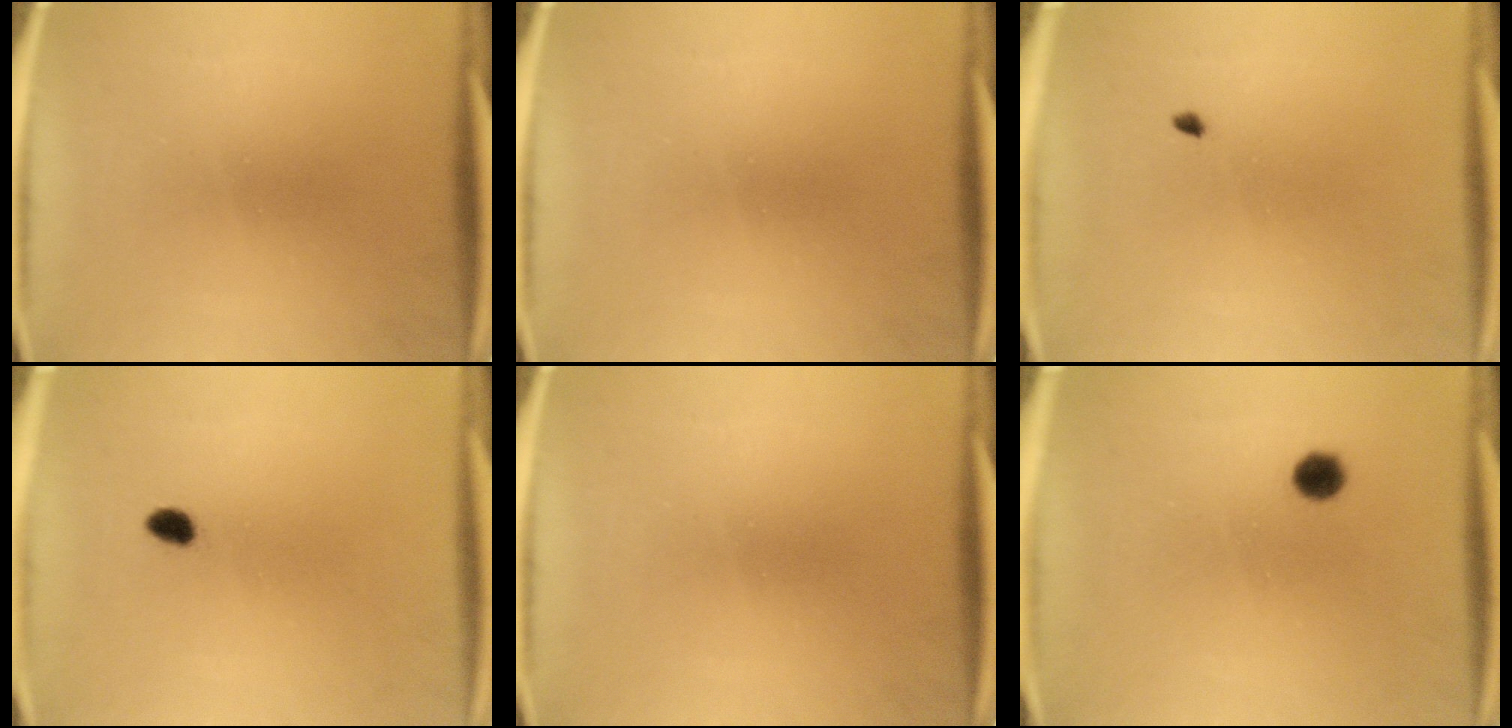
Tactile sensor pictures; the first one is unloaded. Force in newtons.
{"total": 0.0}
{"total": 0.6}
{"total": 2.0}
{"total": 0.0}
{"total": 2.5}